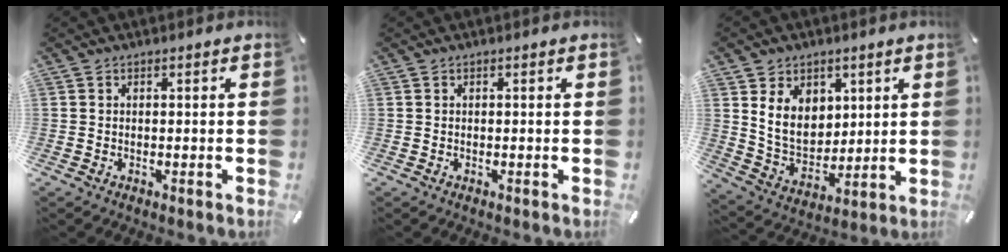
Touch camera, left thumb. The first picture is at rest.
{"total": 0.0}
{"total": 10.8, "force": [4.3, 8.7, 4.7], "torque": [-0.101, -0.018, 0.081]}